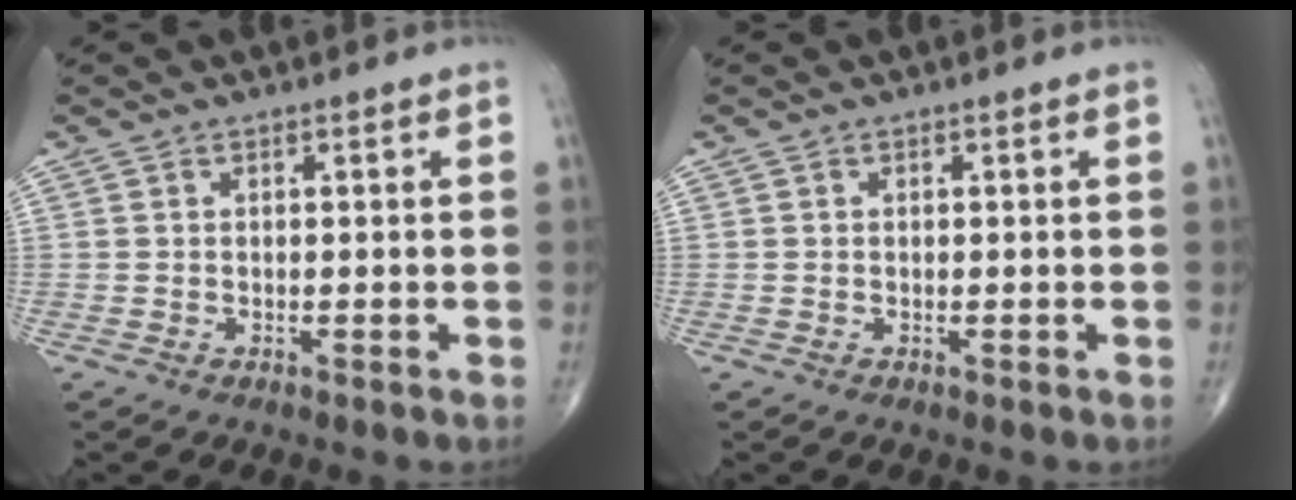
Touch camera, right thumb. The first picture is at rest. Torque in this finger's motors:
{"motor_torque": [-0.18, 0.00, -0.17, -0.05, 0.03]}